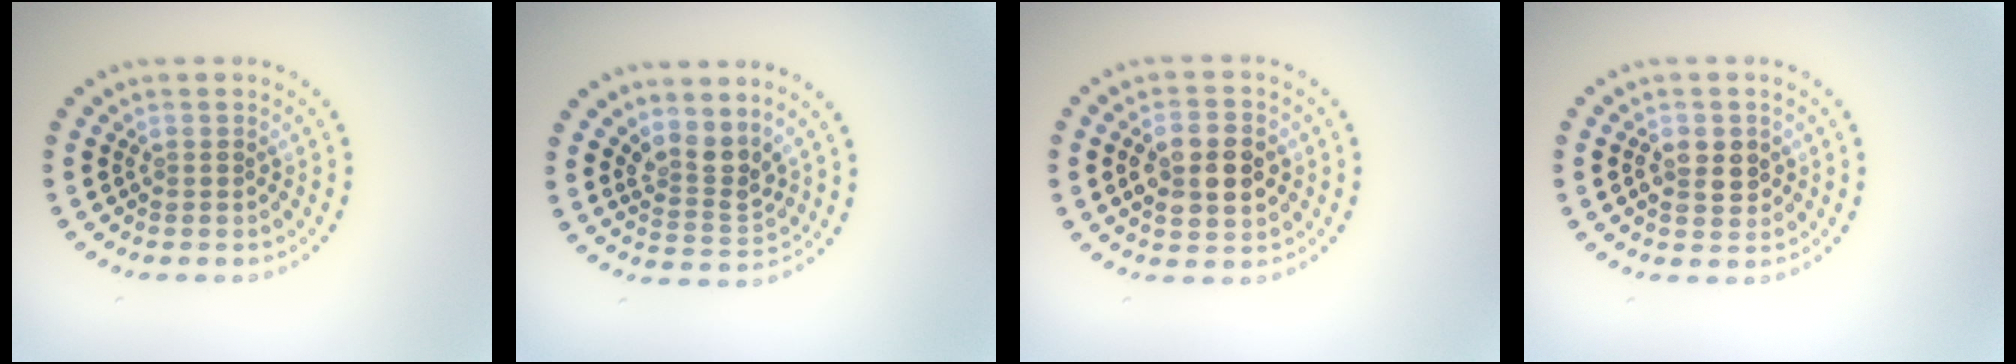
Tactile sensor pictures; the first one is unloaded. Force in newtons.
{"total": 2.7, "press": 1.9, "slide": 1.9}
{"total": 5.0, "press": 5.0, "slide": 0.2}
{"total": 2.6, "press": 2.6, "slide": 0.2}